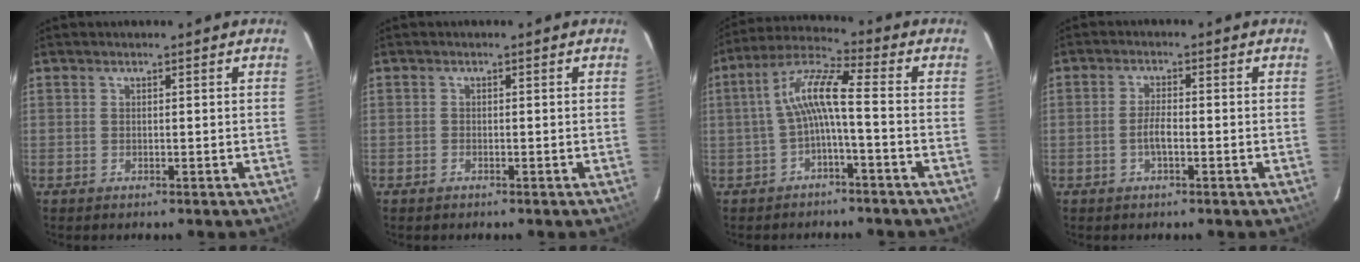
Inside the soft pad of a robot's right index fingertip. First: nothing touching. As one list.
[{"total": 0.7, "force": [-0.6, 0.5, 0.0], "torque": [-0.002, 0.002, -0.011]}, {"total": 8.0, "force": [-1.5, 0.7, 7.8], "torque": [-0.176, 0.022, -0.029]}, {"total": 2.8, "force": [-1.0, 0.7, 2.5], "torque": [-0.051, 0.003, -0.019]}]